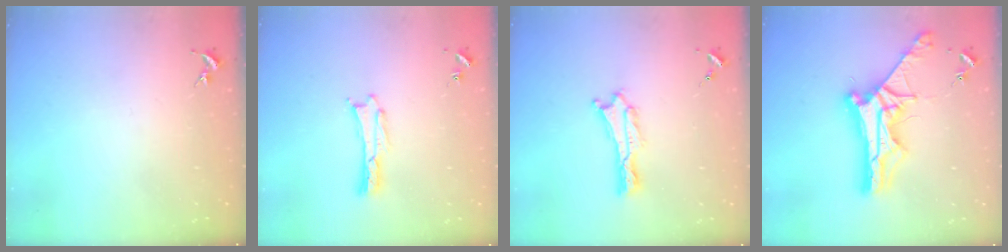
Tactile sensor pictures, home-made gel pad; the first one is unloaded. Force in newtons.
{"total": 0.0}
{"total": 0.7, "press": 0.7, "slide": 0.2}
{"total": 9.8, "press": 9.7, "slide": 0.9}